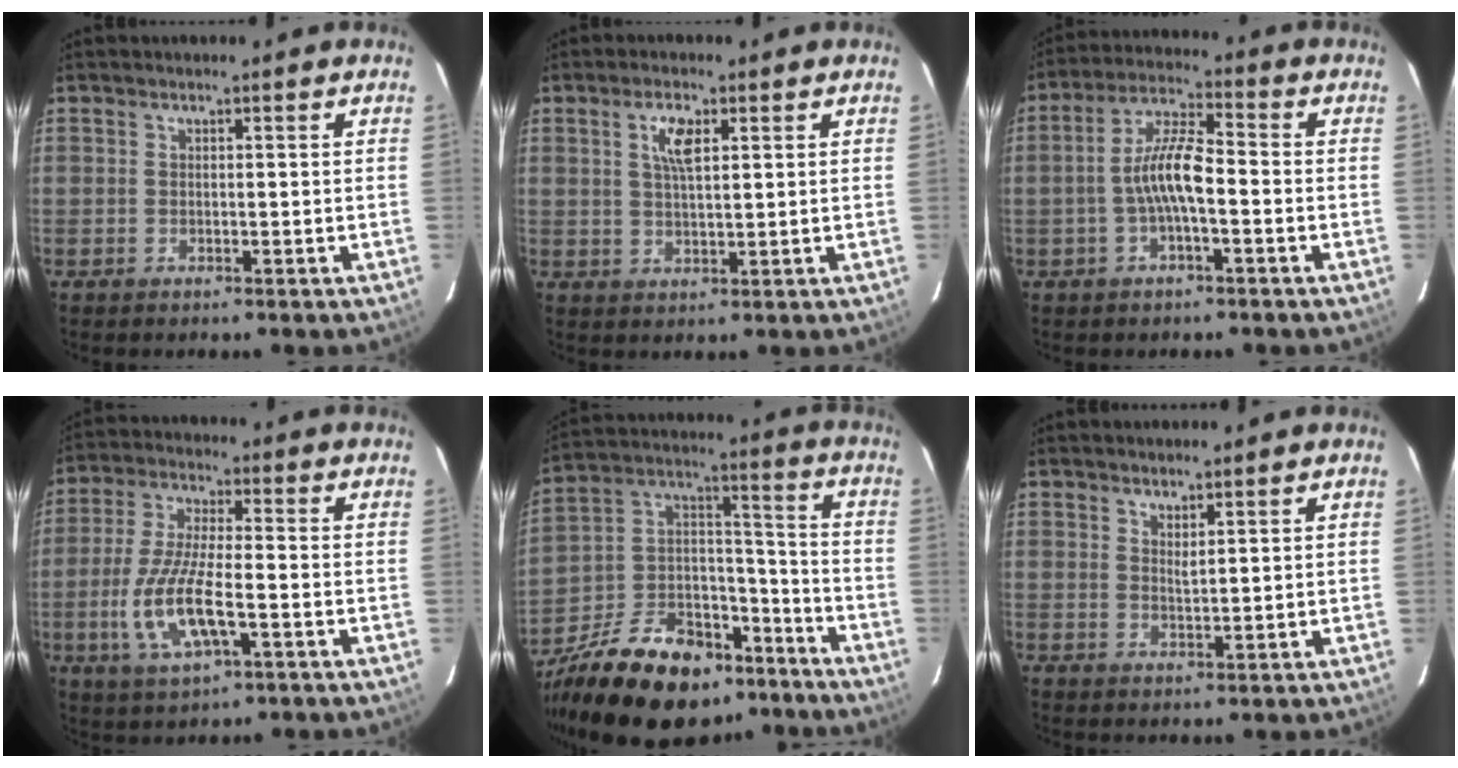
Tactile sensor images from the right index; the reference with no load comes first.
{"total": 4.5, "force": [1.8, 1.6, 3.7], "torque": [-0.069, 0.006, 0.033]}
{"total": 8.0, "force": [-2.0, 1.8, 7.6], "torque": [-0.157, 0.013, -0.038]}
{"total": 12.5, "force": [-3.8, 3.8, 11.3], "torque": [-0.238, -0.011, -0.072]}
{"total": 25.7, "force": [-17.7, 13.6, 12.8], "torque": [-0.264, 0.044, -0.264]}
{"total": 1.9, "force": [1.6, 0.3, 1.0], "torque": [-0.018, -0.003, 0.027]}